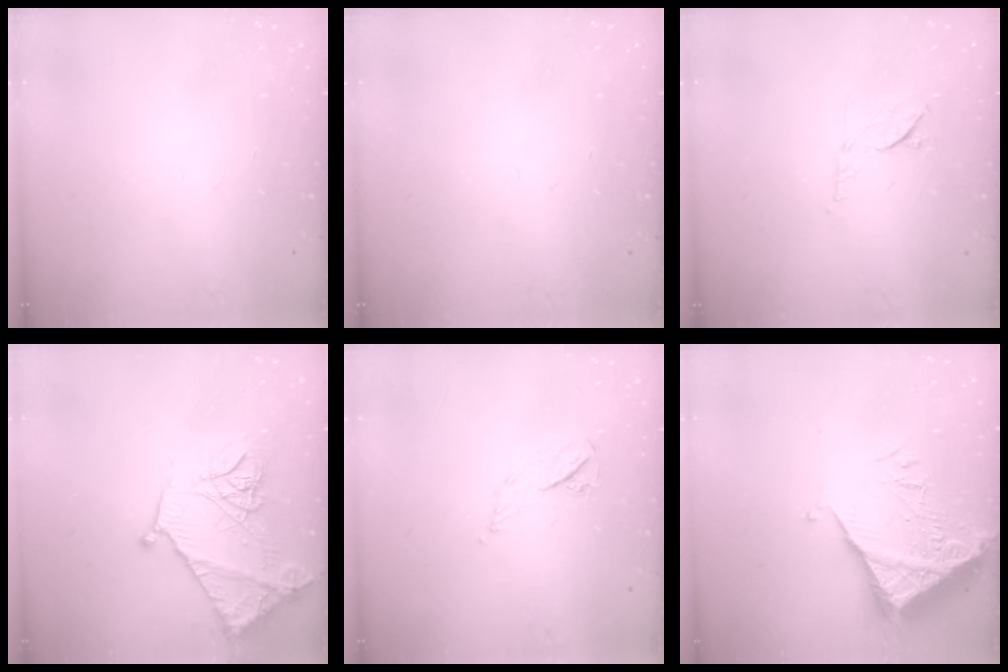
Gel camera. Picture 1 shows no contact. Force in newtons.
{"total": 0.0}
{"total": 7.8, "press": 7.8, "slide": 0.9}
{"total": 17.4, "press": 17.4, "slide": 1.3}
{"total": 4.4, "press": 4.3, "slide": 0.6}
{"total": 6.1, "press": 6.0, "slide": 0.7}